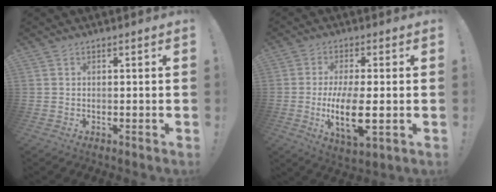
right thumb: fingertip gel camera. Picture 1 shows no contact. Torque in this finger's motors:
{"motor_torque": [0.85, 0.80, 1.56, -0.33, 0.22]}